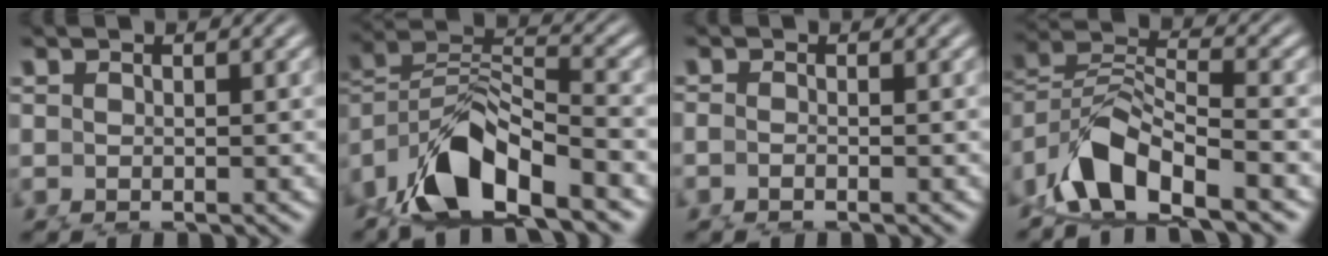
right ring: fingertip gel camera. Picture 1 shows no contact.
{"total": 7.2, "force": [-1.5, 4.7, 5.3], "torque": [-0.099, -0.010, -0.023]}
{"total": 0.7, "force": [-0.4, 0.3, 0.5], "torque": [-0.015, -0.003, -0.005]}
{"total": 4.7, "force": [-1.4, 2.9, 3.4], "torque": [-0.077, -0.009, -0.021]}